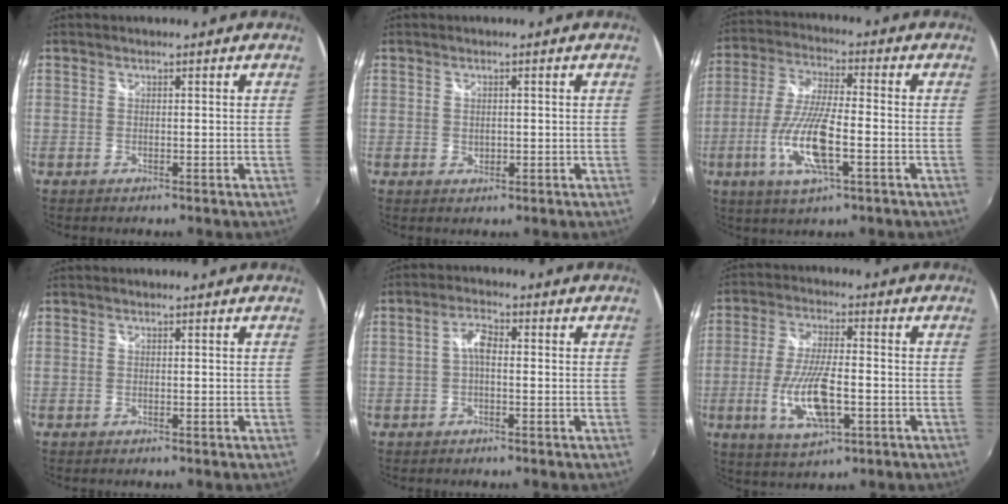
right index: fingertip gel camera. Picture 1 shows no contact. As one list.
[{"total": 1.4, "force": [0.1, 1.2, 0.7], "torque": [-0.011, -0.001, 0.002]}, {"total": 13.1, "force": [-4.2, 3.3, 12.0], "torque": [-0.250, -0.010, -0.083]}, {"total": 0.0}, {"total": 3.3, "force": [-0.3, 1.5, 2.9], "torque": [-0.057, 0.012, -0.006]}, {"total": 12.1, "force": [-3.4, 4.1, 10.9], "torque": [-0.220, -0.012, -0.061]}]